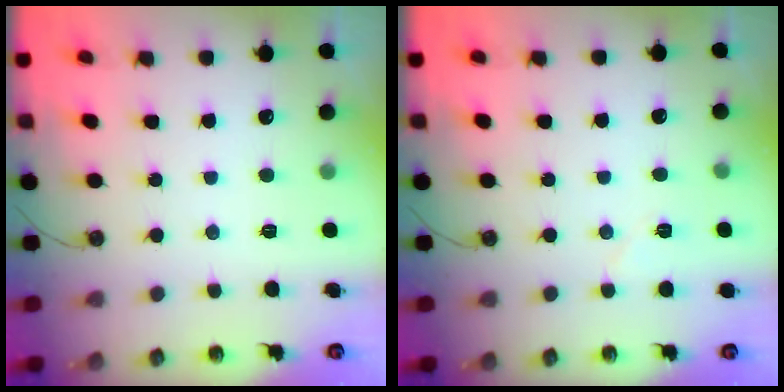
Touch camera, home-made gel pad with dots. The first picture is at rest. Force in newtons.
{"total": 4.1, "press": 3.7, "slide": 1.8}